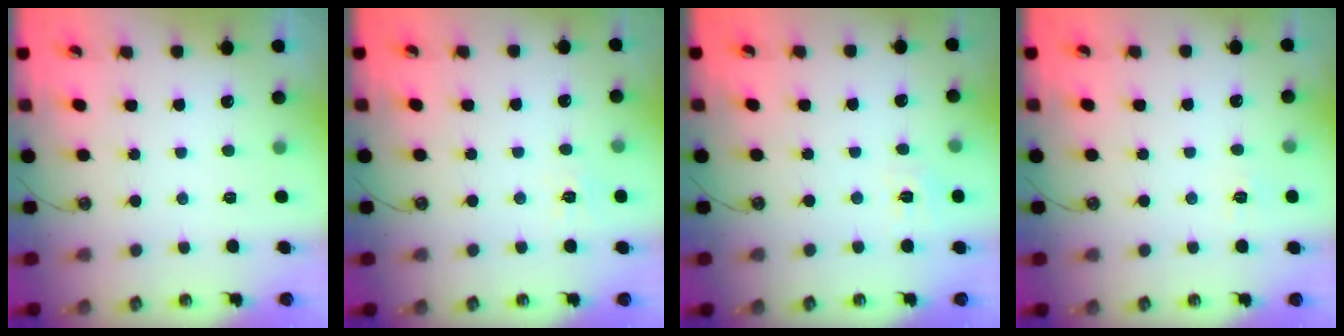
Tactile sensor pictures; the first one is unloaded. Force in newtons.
{"total": 6.3, "press": 6.3, "slide": 0.6}
{"total": 5.6, "press": 5.6, "slide": 0.3}
{"total": 5.3, "press": 5.3, "slide": 0.6}